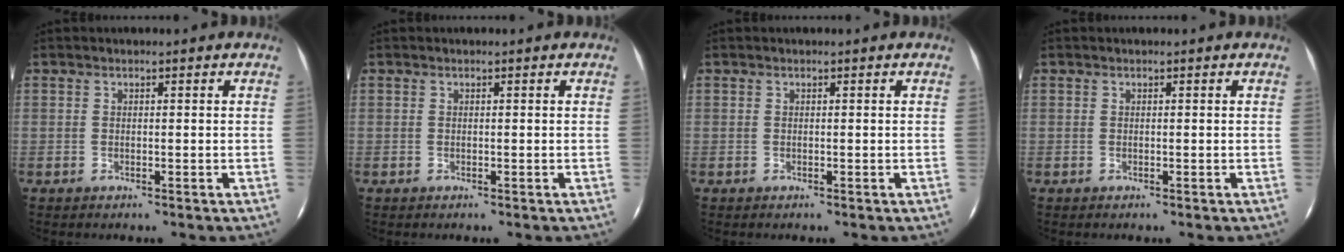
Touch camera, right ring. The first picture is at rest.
{"total": 0.0}
{"total": 0.0}
{"total": 0.0}